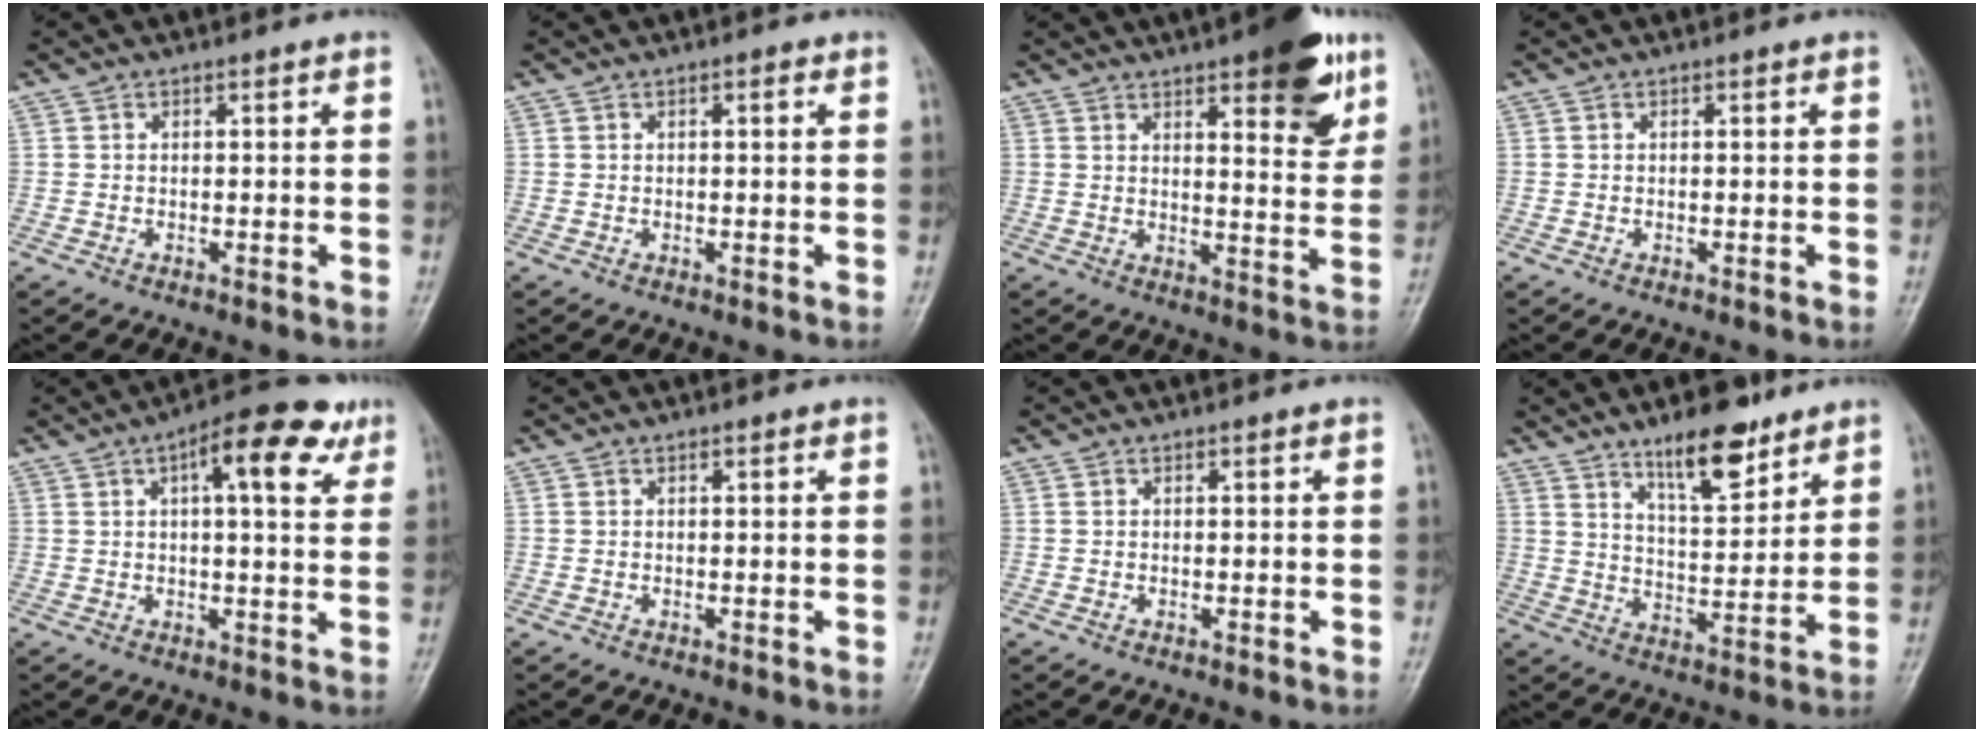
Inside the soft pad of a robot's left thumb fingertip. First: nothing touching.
{"total": 1.2, "force": [0.5, 0.4, 1.0], "torque": [-0.014, 0.002, 0.005]}
{"total": 13.8, "force": [7.8, 4.3, 10.5], "torque": [-0.106, -0.037, 0.101]}
{"total": 0.0}
{"total": 11.9, "force": [5.4, 4.3, 9.8], "torque": [-0.116, 0.005, 0.066]}
{"total": 0.0}
{"total": 0.0}
{"total": 11.3, "force": [7.9, 4.0, 7.1], "torque": [-0.090, -0.056, 0.132]}